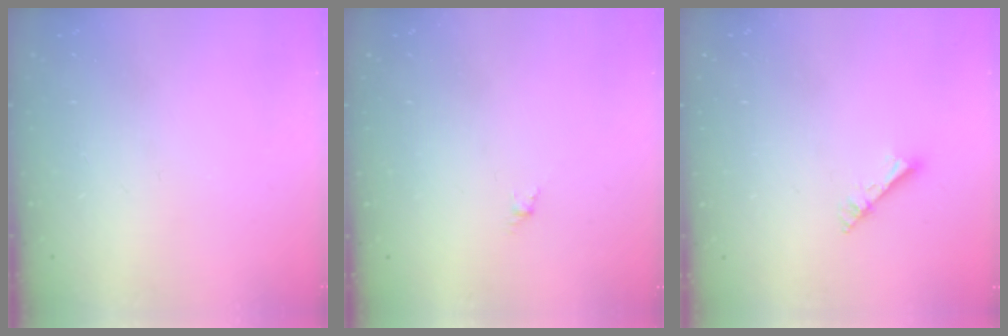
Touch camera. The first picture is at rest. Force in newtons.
{"total": 1.1, "press": 1.0, "slide": 0.5}
{"total": 3.0, "press": 3.0, "slide": 0.3}